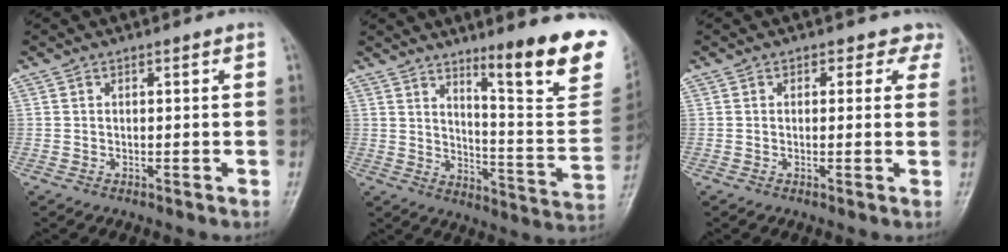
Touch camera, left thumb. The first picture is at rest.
{"total": 20.2, "force": [12.2, 3.0, 15.8], "torque": [-0.174, -0.080, 0.179]}
{"total": 3.0, "force": [2.0, 2.2, 0.4], "torque": [0.029, -0.007, 0.003]}